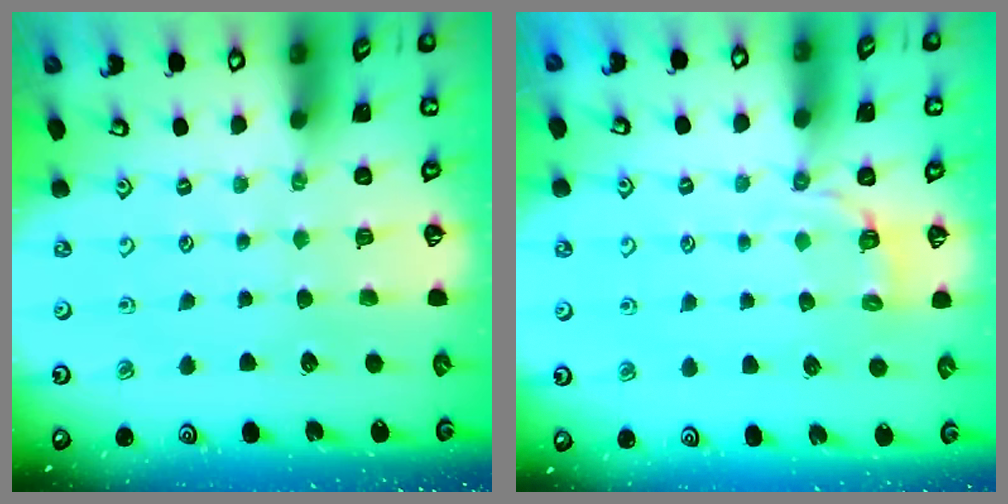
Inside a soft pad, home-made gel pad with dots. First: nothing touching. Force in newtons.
{"total": 3.0, "press": 1.6, "slide": 2.5}